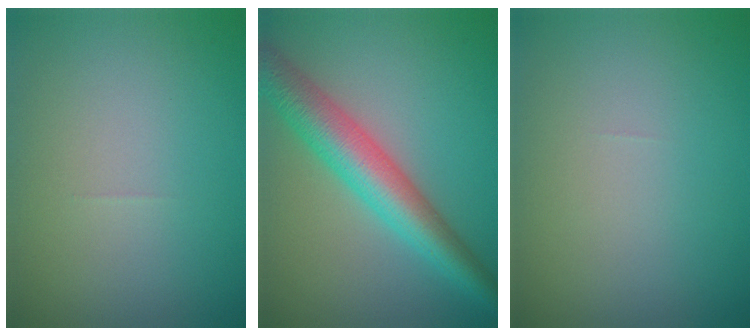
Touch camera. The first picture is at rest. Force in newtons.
{"total": 6.6, "press": 6.6, "slide": 0.1}
{"total": 0.0}